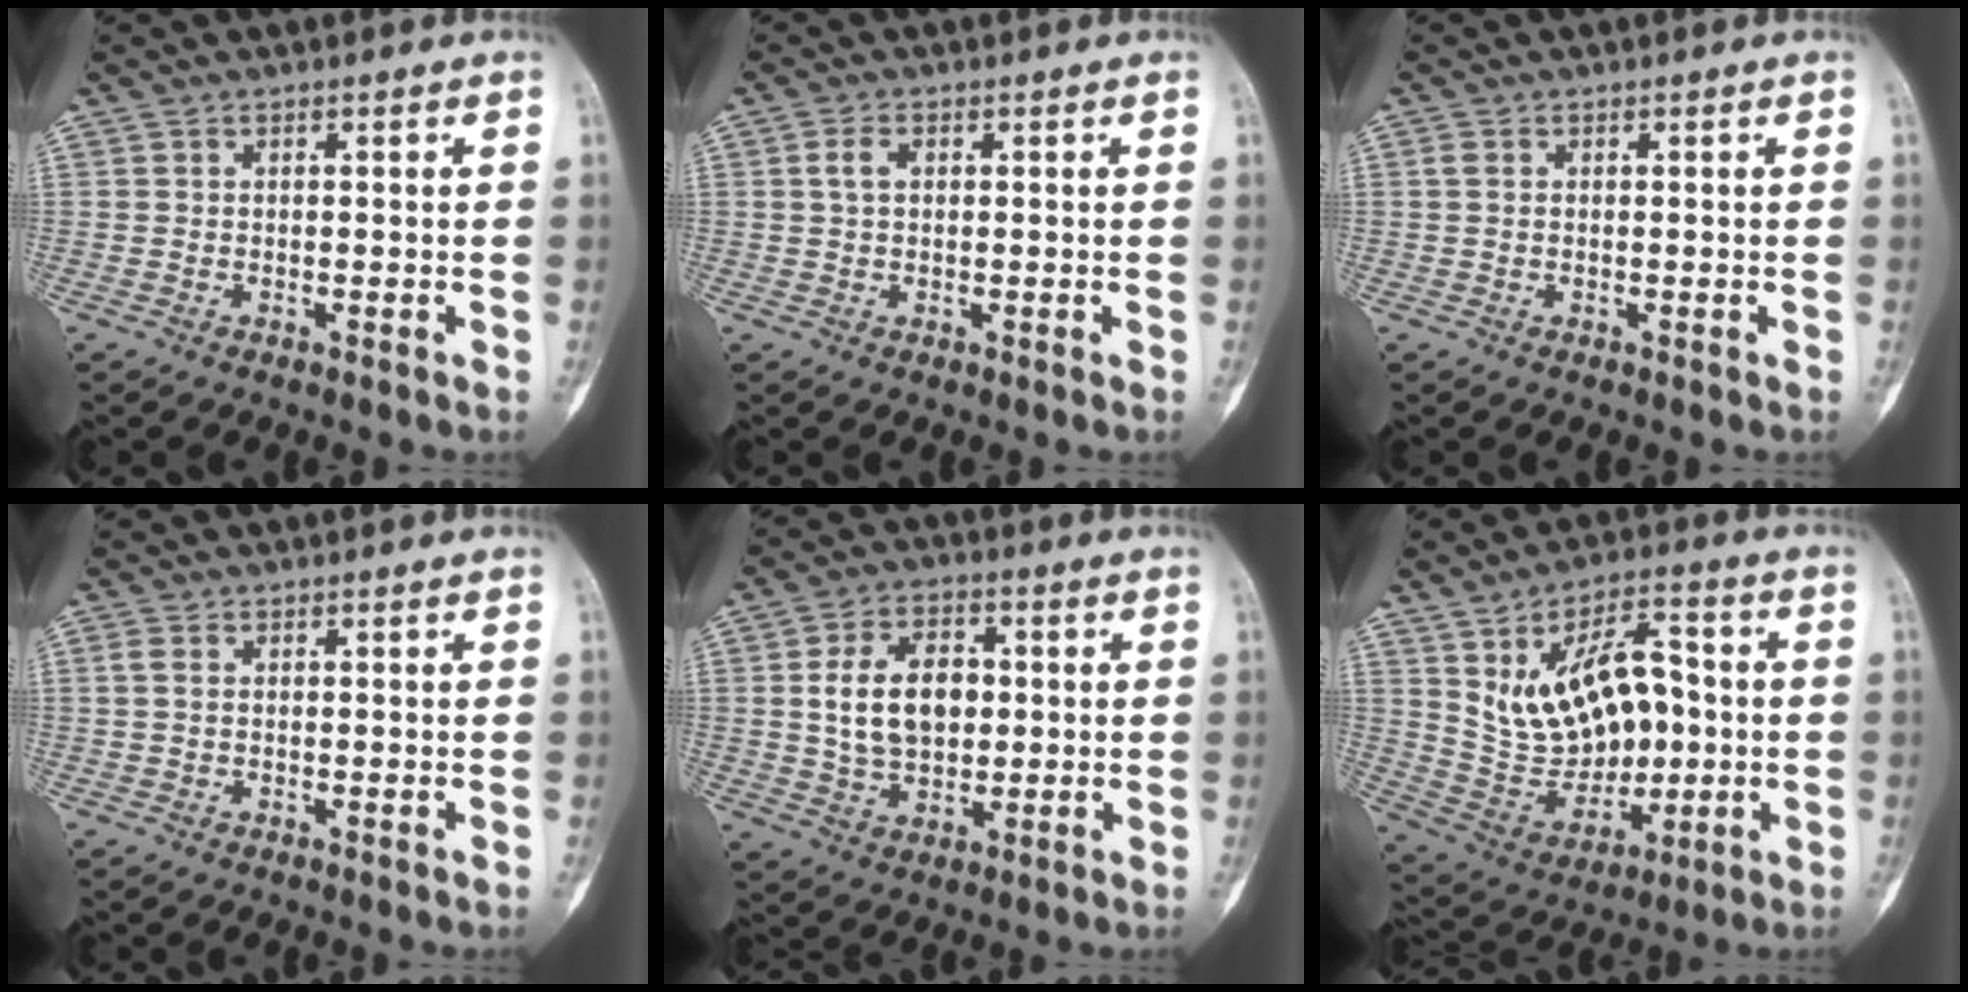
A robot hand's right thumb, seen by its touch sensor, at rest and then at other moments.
{"total": 2.5, "force": [0.6, 1.5, 1.8], "torque": [-0.037, 0.006, 0.011]}
{"total": 1.3, "force": [0.3, 0.8, 0.9], "torque": [-0.026, 0.002, 0.007]}
{"total": 1.7, "force": [0.3, 1.1, 1.3], "torque": [-0.038, 0.003, 0.006]}
{"total": 12.0, "force": [1.3, 8.1, 8.7], "torque": [-0.127, 0.003, 0.027]}
{"total": 18.2, "force": [2.1, 11.4, 14.1], "torque": [-0.191, 0.010, 0.052]}